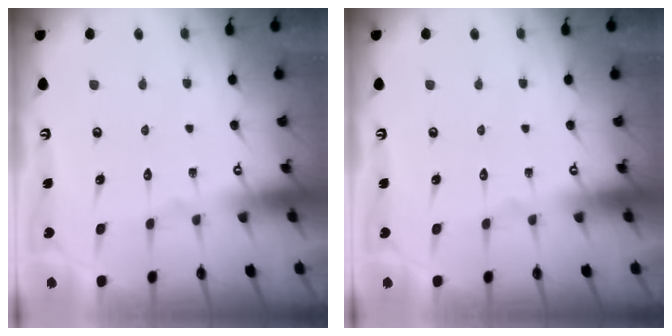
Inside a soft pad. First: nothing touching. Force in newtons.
{"total": 0.0}